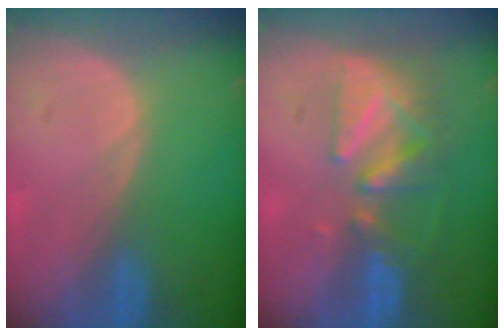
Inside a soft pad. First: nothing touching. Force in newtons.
{"total": 8.5, "press": 7.7, "slide": 3.6}